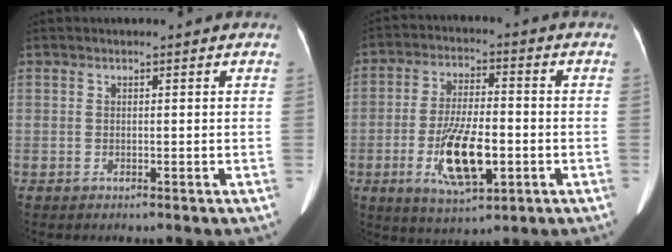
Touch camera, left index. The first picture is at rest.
{"total": 11.5, "force": [-3.4, 3.7, 10.4], "torque": [-0.201, -0.008, -0.054]}